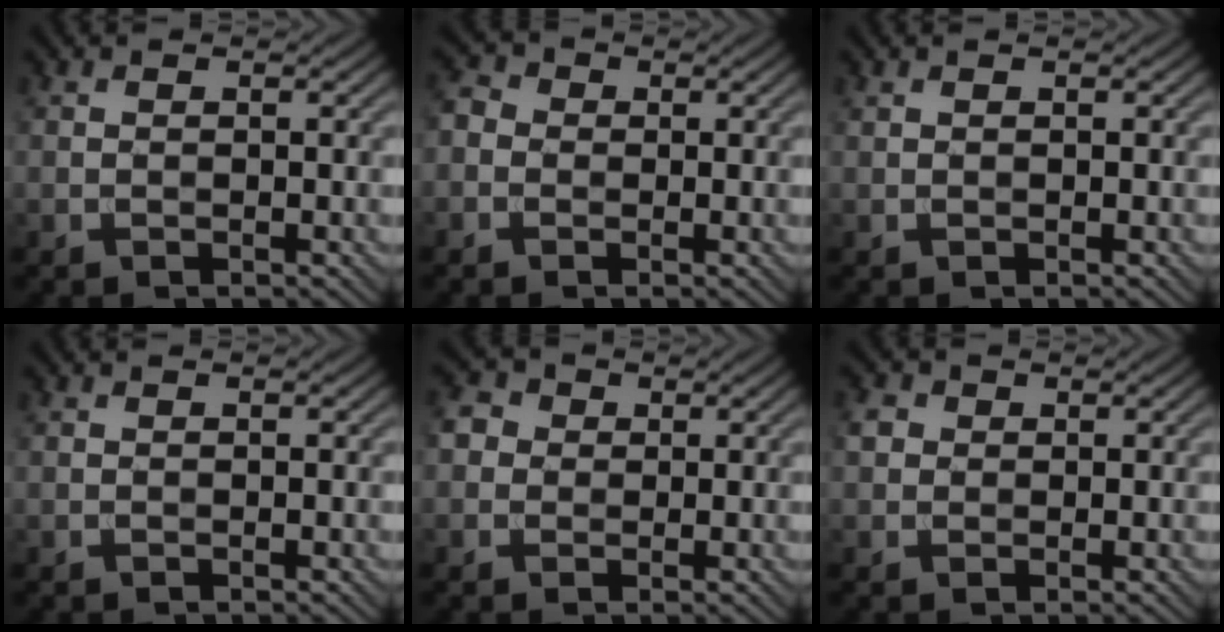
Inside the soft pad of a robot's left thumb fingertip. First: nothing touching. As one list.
[{"total": 2.7, "force": [-0.7, 2.4, 1.0], "torque": [-0.026, 0.005, -0.022]}, {"total": 0.0}, {"total": 0.0}, {"total": 3.1, "force": [0.3, 2.9, 1.0], "torque": [-0.033, 0.007, -0.002]}, {"total": 2.3, "force": [0.4, 2.1, 0.8], "torque": [-0.021, 0.002, 0.003]}]